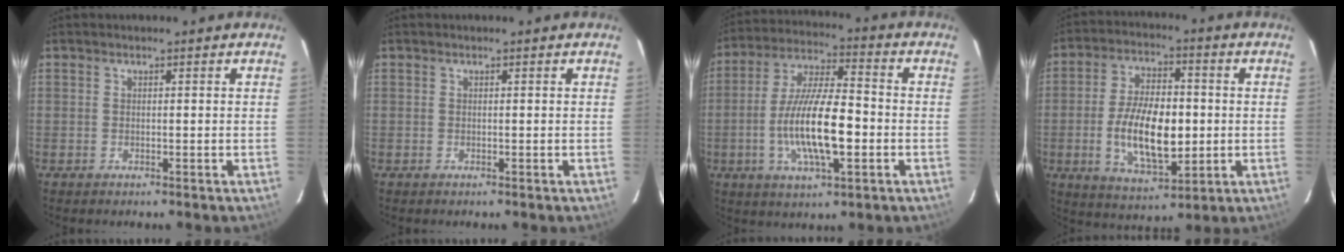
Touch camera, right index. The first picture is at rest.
{"total": 0.0}
{"total": 15.2, "force": [-3.4, 4.3, 14.2], "torque": [-0.276, -0.004, -0.062]}
{"total": 14.3, "force": [-1.8, 6.7, 12.6], "torque": [-0.242, -0.001, -0.023]}